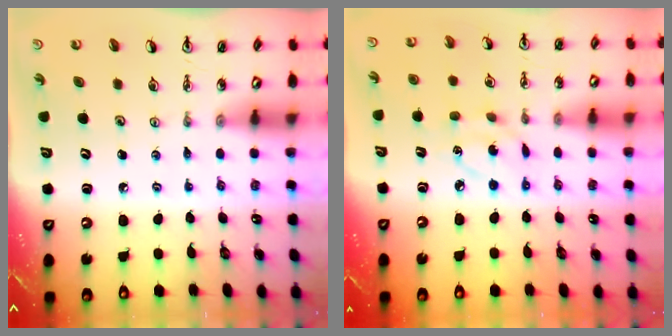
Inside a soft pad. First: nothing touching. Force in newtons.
{"total": 5.3, "press": 5.3, "slide": 0.3}